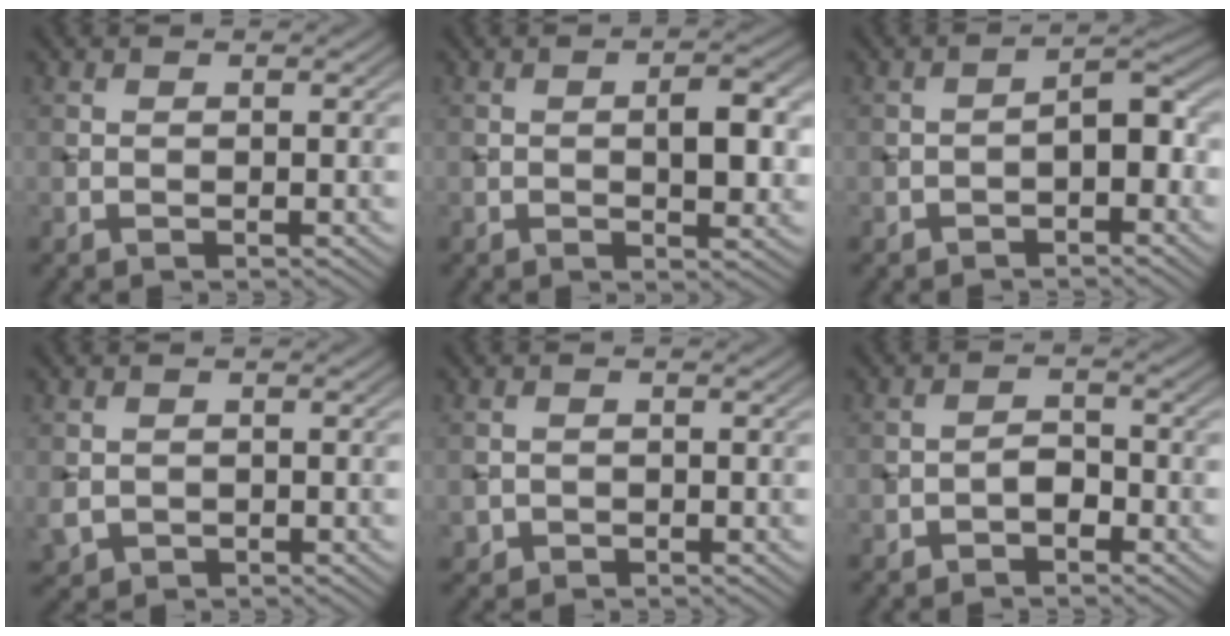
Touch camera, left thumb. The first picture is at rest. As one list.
[{"total": 4.8, "force": [0.0, 1.9, 4.4], "torque": [-0.064, 0.002, -0.002]}, {"total": 3.5, "force": [-1.6, 1.5, 2.8], "torque": [-0.035, 0.015, -0.031]}, {"total": 1.9, "force": [-0.3, 1.7, 0.7], "torque": [-0.025, -0.011, -0.002]}, {"total": 1.2, "force": [-0.5, 1.1, 0.2], "torque": [0.001, -0.007, -0.012]}, {"total": 2.0, "force": [-1.2, 1.1, 1.1], "torque": [-0.015, 0.006, -0.028]}]